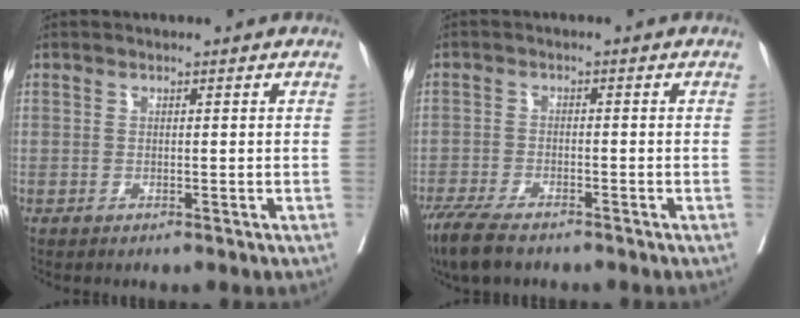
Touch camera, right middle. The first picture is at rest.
{"total": 7.0, "force": [-5.5, 1.9, 3.9], "torque": [-0.071, -0.015, -0.096]}